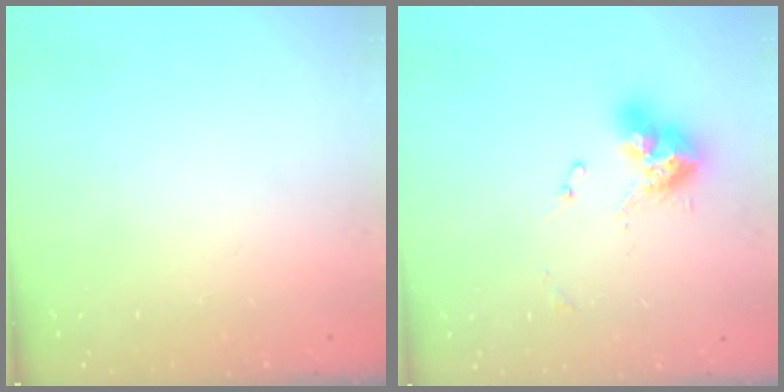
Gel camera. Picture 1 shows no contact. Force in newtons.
{"total": 10.5, "press": 10.5, "slide": 1.0}